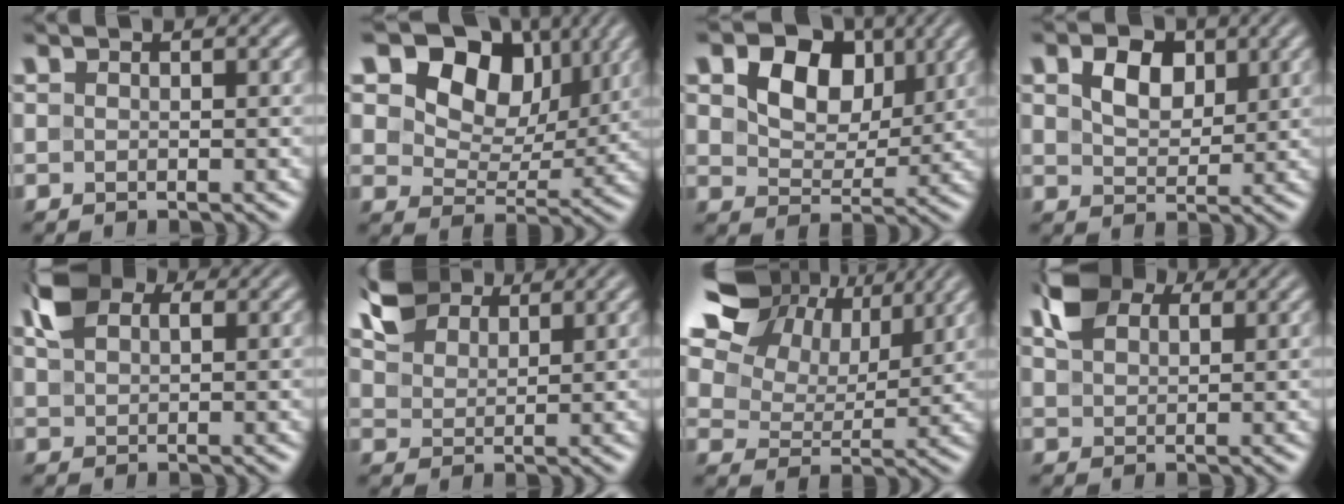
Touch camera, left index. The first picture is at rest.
{"total": 13.0, "force": [7.1, 8.2, 7.1], "torque": [-0.138, 0.026, 0.111]}
{"total": 7.8, "force": [3.1, 5.4, 4.8], "torque": [-0.104, 0.003, 0.044]}
{"total": 4.0, "force": [1.7, 2.7, 2.5], "torque": [-0.053, 0.003, 0.026]}
{"total": 4.1, "force": [2.1, 2.5, 2.4], "torque": [-0.055, 0.007, 0.041]}
{"total": 5.0, "force": [4.0, 2.4, 1.8], "torque": [-0.052, 0.014, 0.078]}
{"total": 16.6, "force": [9.9, 10.1, 8.6], "torque": [-0.199, 0.044, 0.184]}
{"total": 4.8, "force": [2.9, 2.9, 2.5], "torque": [-0.057, 0.006, 0.055]}